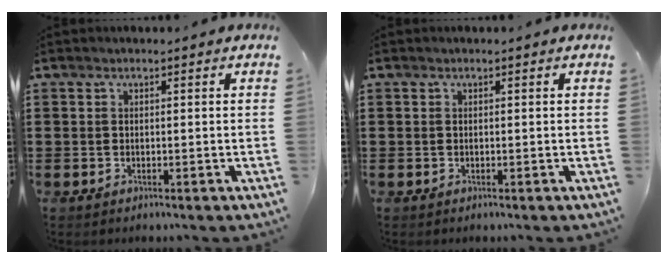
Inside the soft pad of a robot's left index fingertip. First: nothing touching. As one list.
[{"total": 0.0}]